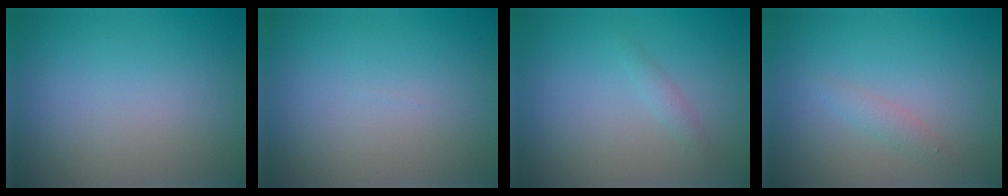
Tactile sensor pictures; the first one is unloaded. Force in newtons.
{"total": 0.0}
{"total": 0.9, "press": 0.9, "slide": 0.1}
{"total": 1.1, "press": 1.1, "slide": 0.1}